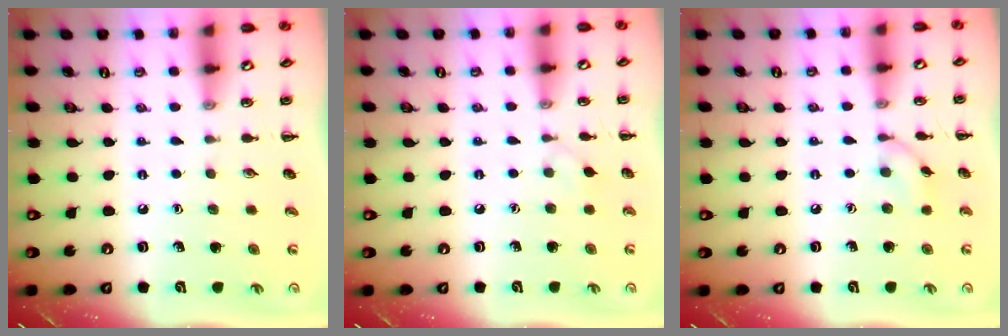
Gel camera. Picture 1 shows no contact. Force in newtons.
{"total": 3.0, "press": 2.8, "slide": 1.0}
{"total": 6.4, "press": 6.3, "slide": 0.5}